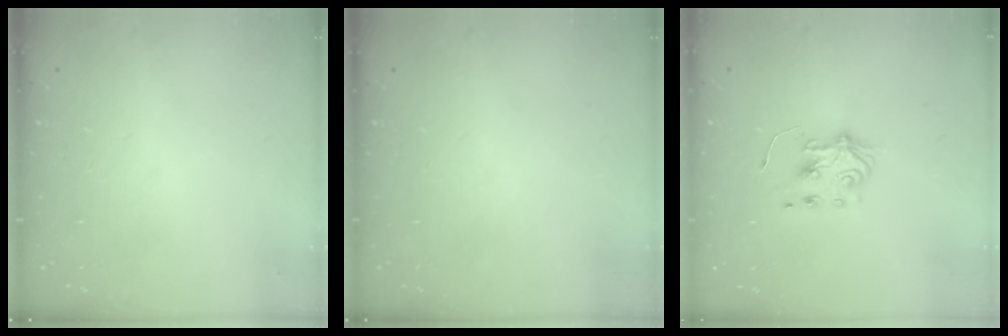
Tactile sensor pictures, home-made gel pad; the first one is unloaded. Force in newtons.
{"total": 0.0}
{"total": 5.8, "press": 5.8, "slide": 0.6}